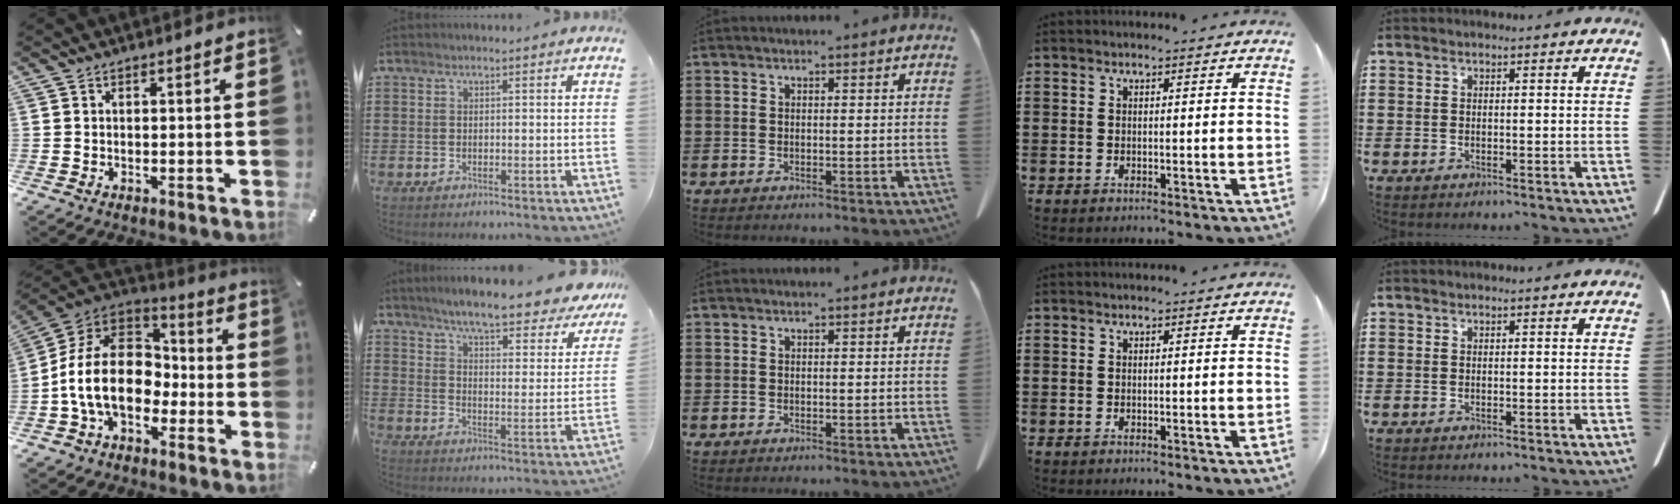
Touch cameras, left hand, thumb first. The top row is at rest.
{"thumb": {"total": 16.2, "force": [-4.5, 11.8, 10.1], "torque": [-0.231, 0.029, -0.084]}, "index": {"total": 6.7, "force": [6.1, 0.1, 2.7], "torque": [-0.074, -0.043, 0.099]}}